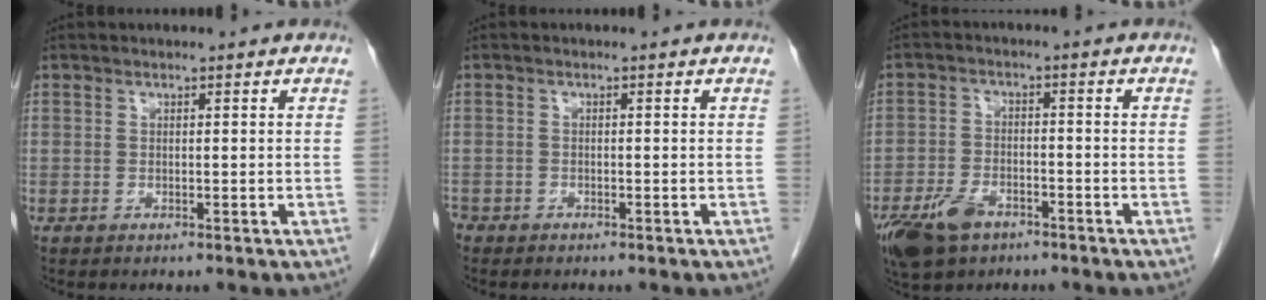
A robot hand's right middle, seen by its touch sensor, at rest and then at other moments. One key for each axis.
{"total": 1.9, "fx": -1.6, "fy": 1.0, "fz": 0.5, "tx": -0.011, "ty": -0.002, "tz": -0.026}
{"total": 8.5, "fx": -5.5, "fy": 4.3, "fz": 4.8, "tx": -0.099, "ty": -0.006, "tz": -0.094}